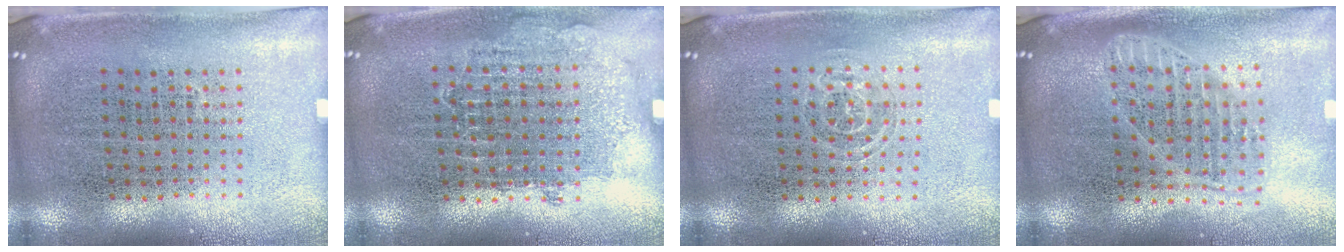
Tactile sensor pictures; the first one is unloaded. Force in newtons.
{"total": 0.8, "press": 0.7, "slide": 0.3}
{"total": 0.9, "press": 0.6, "slide": 0.6}
{"total": 1.8, "press": 1.5, "slide": 0.9}